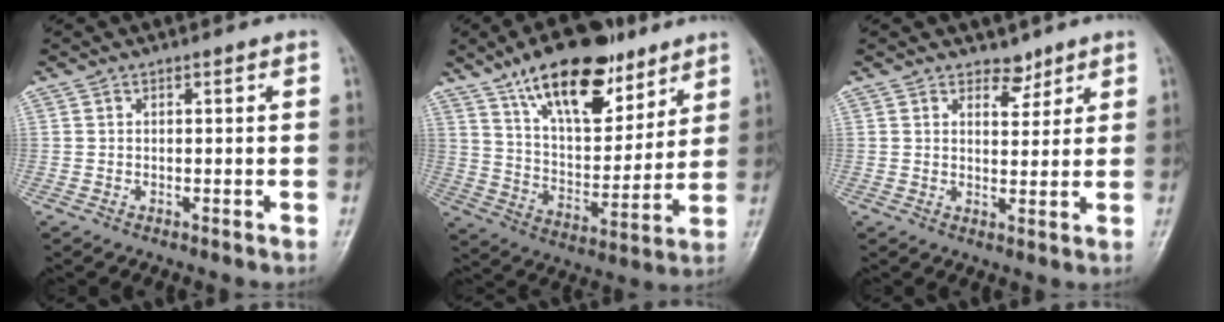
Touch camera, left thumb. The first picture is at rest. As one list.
[{"total": 19.7, "force": [12.5, 8.9, 12.3], "torque": [-0.155, -0.057, 0.216]}, {"total": 3.3, "force": [2.6, 1.9, 0.8], "torque": [0.009, -0.019, 0.040]}]